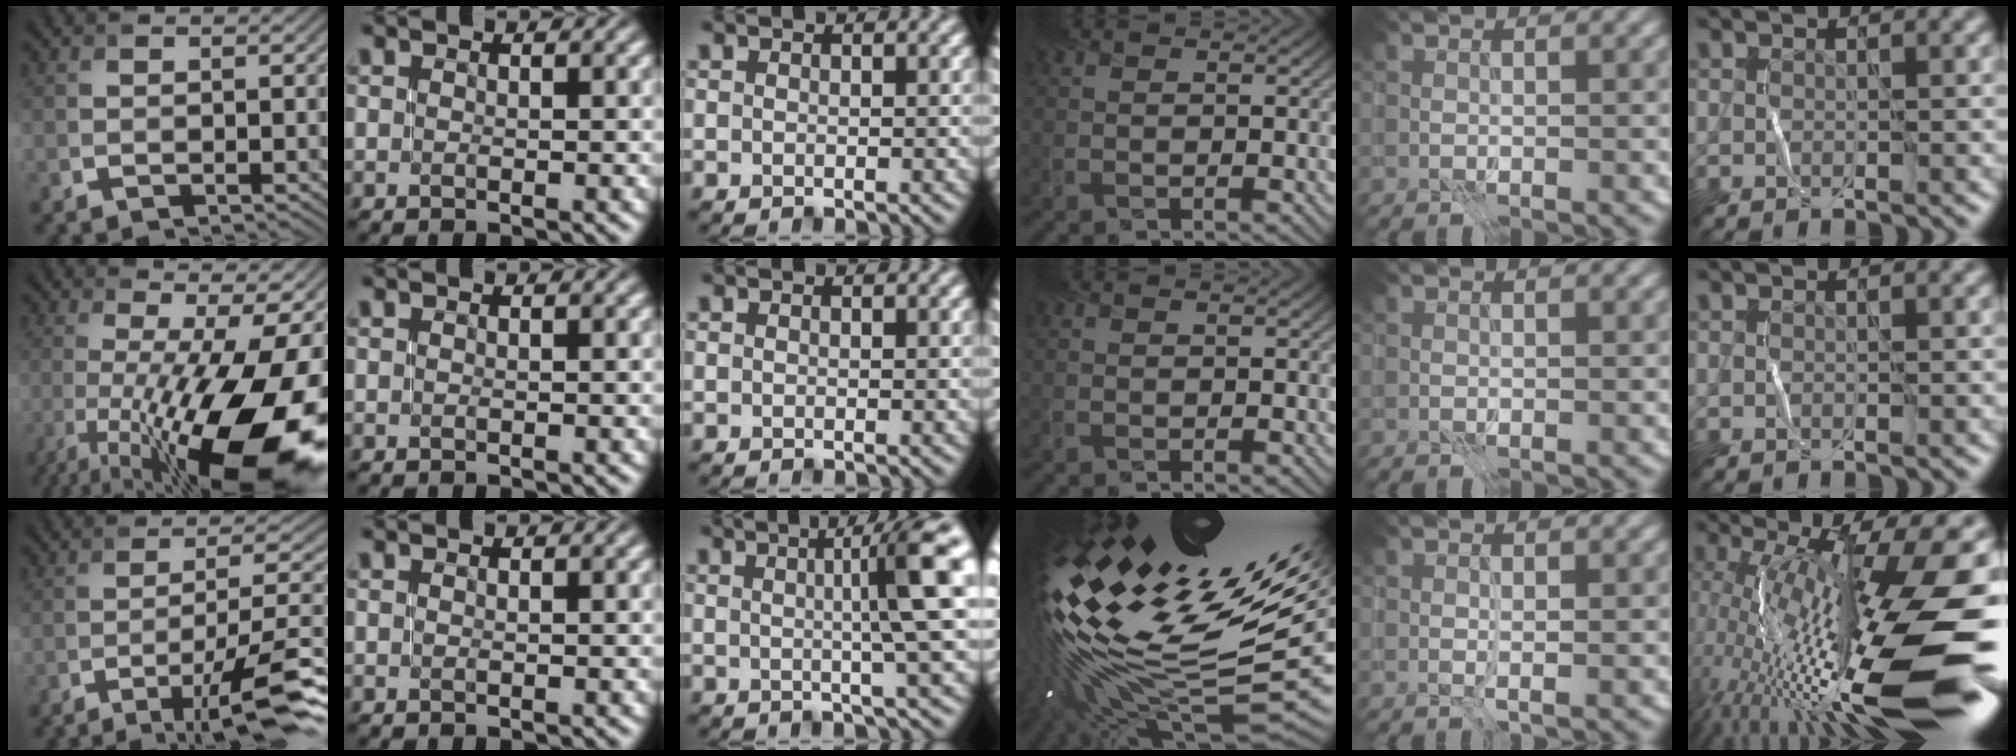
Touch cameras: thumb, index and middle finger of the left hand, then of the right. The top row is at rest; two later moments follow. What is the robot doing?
{"motion": "open", "object": "stapler"}